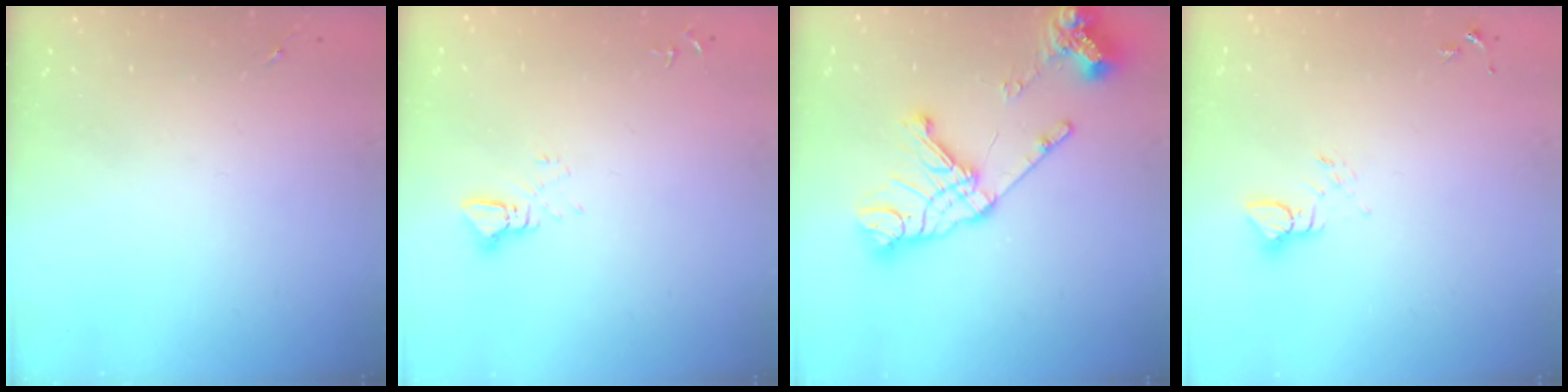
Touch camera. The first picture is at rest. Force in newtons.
{"total": 2.5, "press": 2.5, "slide": 0.1}
{"total": 19.2, "press": 19.1, "slide": 2.3}
{"total": 4.0, "press": 4.0, "slide": 0.3}